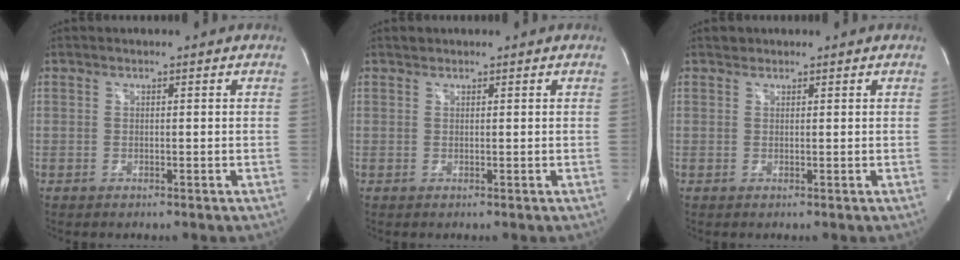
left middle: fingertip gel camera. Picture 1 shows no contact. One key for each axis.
{"total": 0.6, "fx": 0.5, "fy": 0.3, "fz": 0.0, "tx": -0.003, "ty": 0.006, "tz": 0.009}
{"total": 0.8, "fx": 0.6, "fy": 0.5, "fz": -0.1, "tx": 0.001, "ty": 0.004, "tz": 0.009}